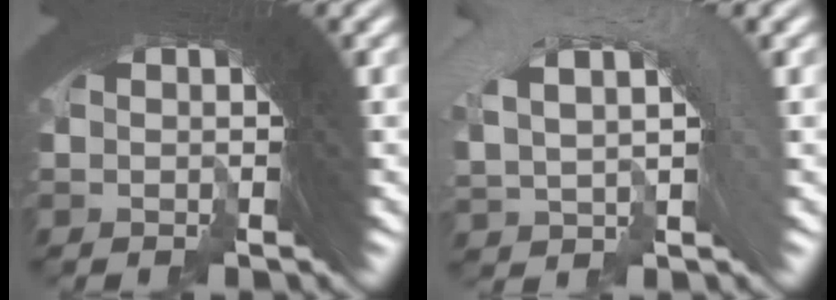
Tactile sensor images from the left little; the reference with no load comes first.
{"total": 5.0, "force": [-2.7, 4.0, 1.2], "torque": [-0.033, 0.006, -0.048]}